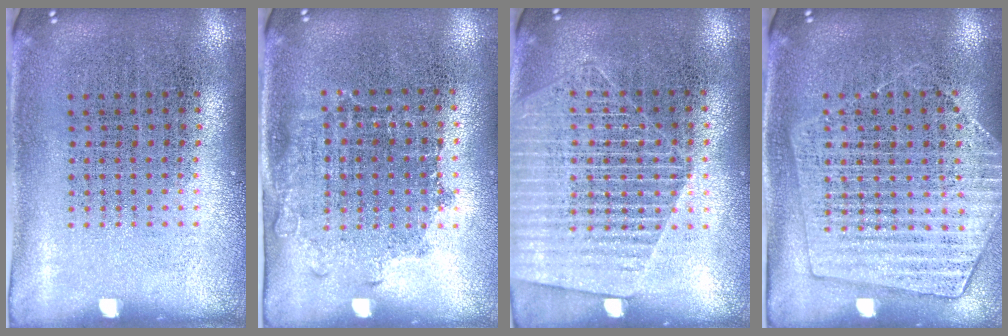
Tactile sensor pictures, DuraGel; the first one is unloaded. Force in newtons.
{"total": 1.1, "press": 0.9, "slide": 0.6}
{"total": 1.7, "press": 1.6, "slide": 0.7}
{"total": 1.5, "press": 1.5, "slide": 0.2}